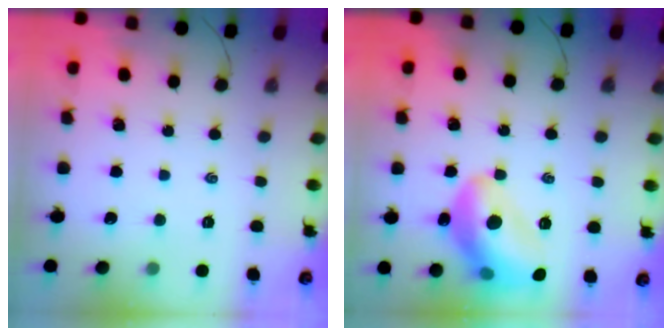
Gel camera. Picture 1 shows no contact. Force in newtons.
{"total": 15.6, "press": 15.5, "slide": 1.9}